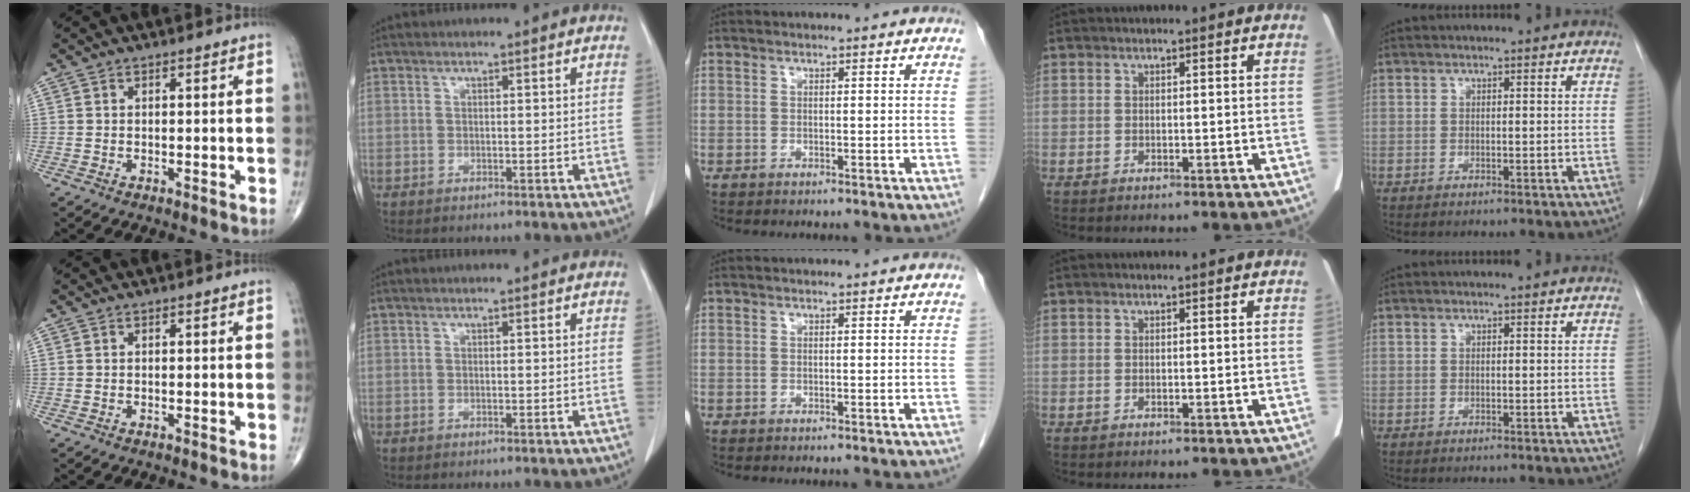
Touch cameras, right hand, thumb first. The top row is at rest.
{}